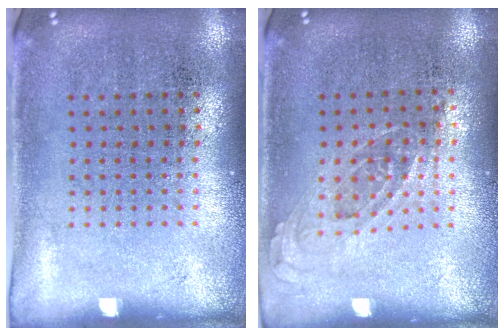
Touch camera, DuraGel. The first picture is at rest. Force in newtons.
{"total": 0.7, "press": 0.7, "slide": 0.3}